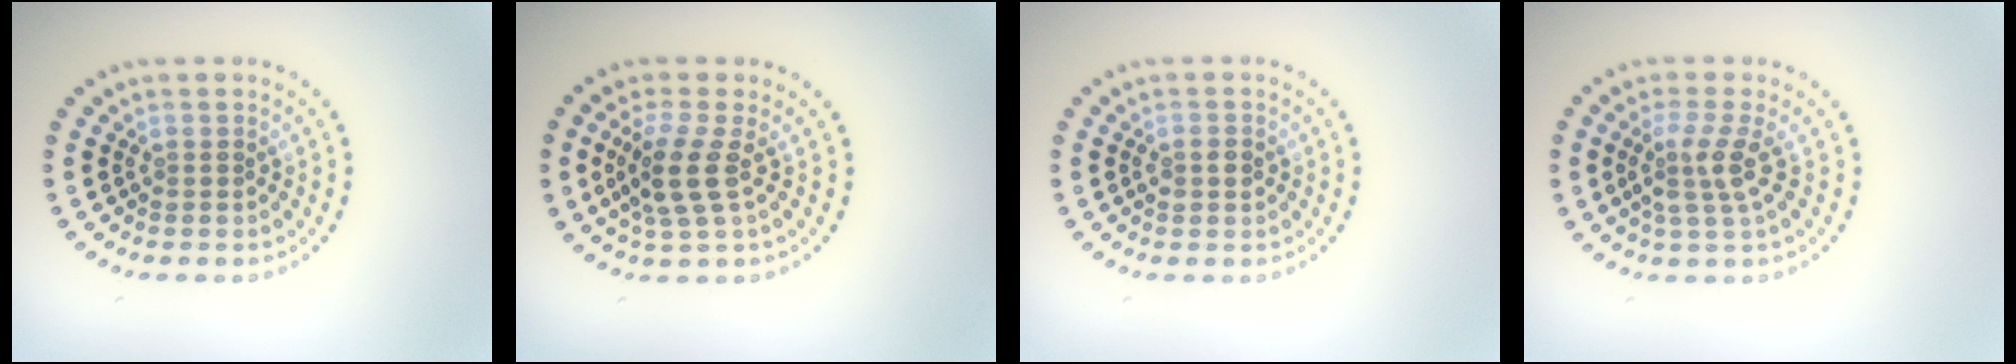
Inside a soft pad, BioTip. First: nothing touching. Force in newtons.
{"total": 3.3, "press": 2.7, "slide": 1.9}
{"total": 1.6, "press": 1.6, "slide": 0.2}
{"total": 2.7, "press": 2.0, "slide": 1.8}